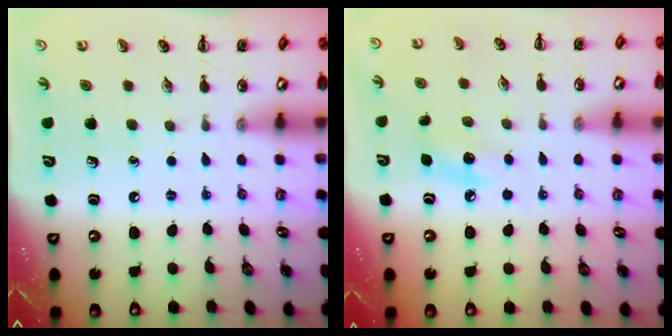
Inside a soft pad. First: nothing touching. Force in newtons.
{"total": 7.4, "press": 7.2, "slide": 1.8}